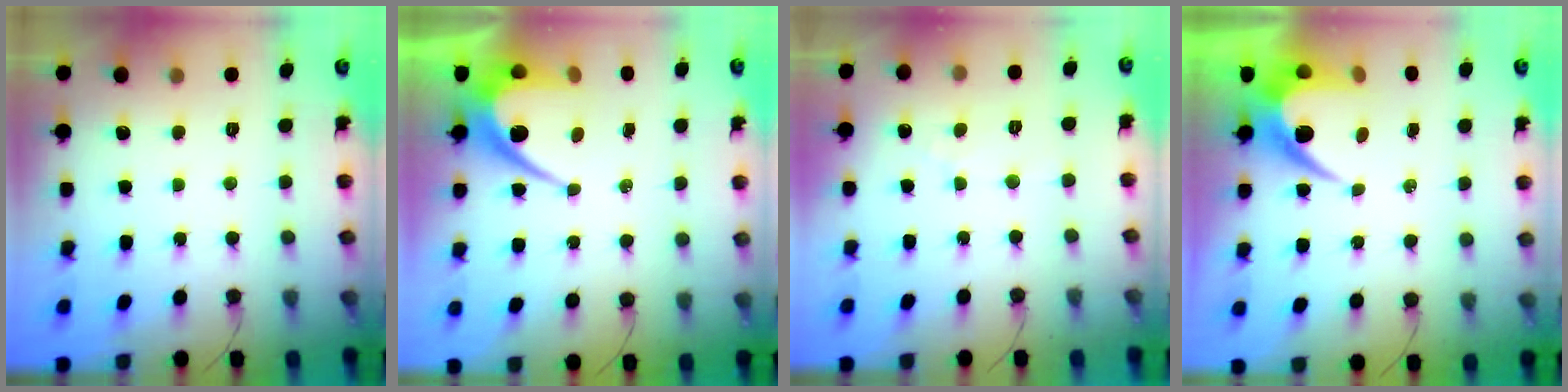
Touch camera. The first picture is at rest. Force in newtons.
{"total": 9.6, "press": 9.6, "slide": 0.5}
{"total": 3.3, "press": 3.3, "slide": 0.3}
{"total": 8.7, "press": 8.7, "slide": 0.4}